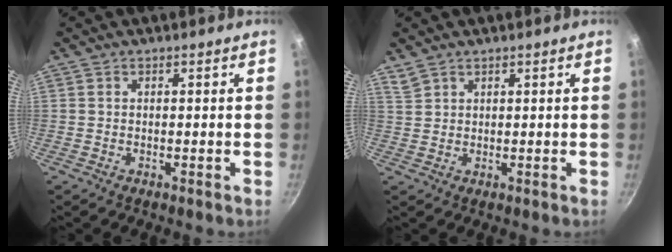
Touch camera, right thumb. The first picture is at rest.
{"total": 2.4, "force": [1.9, 1.2, 0.7], "torque": [-0.012, 0.002, 0.044]}